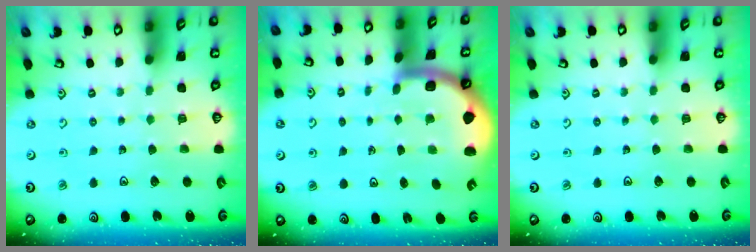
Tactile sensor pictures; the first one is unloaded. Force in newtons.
{"total": 3.9, "press": 3.9, "slide": 0.4}
{"total": 0.0}